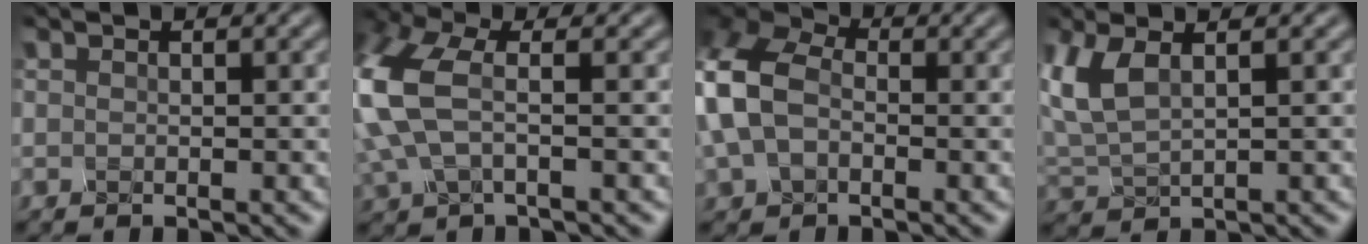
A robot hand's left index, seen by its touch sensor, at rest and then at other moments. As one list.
[{"total": 4.8, "force": [1.0, 2.1, 4.3], "torque": [-0.146, 0.007, 0.022]}, {"total": 5.8, "force": [0.7, 4.4, 3.8], "torque": [-0.140, 0.013, 0.010]}, {"total": 2.8, "force": [2.0, 0.7, 1.8], "torque": [-0.075, 0.008, 0.053]}]